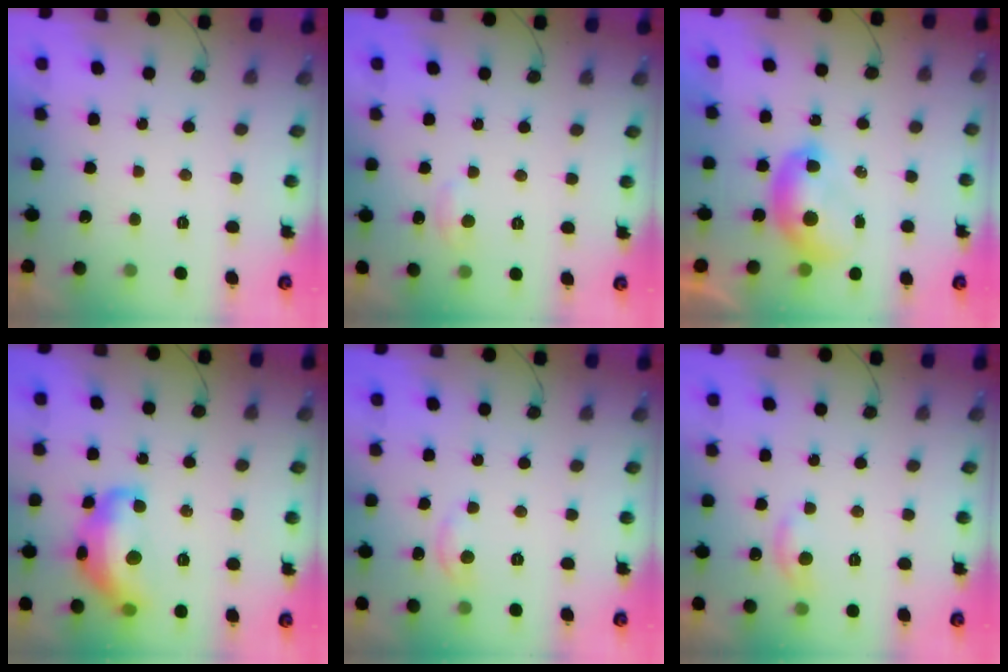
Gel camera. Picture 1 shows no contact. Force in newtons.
{"total": 5.2, "press": 5.1, "slide": 0.7}
{"total": 7.8, "press": 7.8, "slide": 0.7}
{"total": 15.0, "press": 14.9, "slide": 1.2}
{"total": 4.4, "press": 4.4, "slide": 0.7}
{"total": 6.1, "press": 6.1, "slide": 0.6}